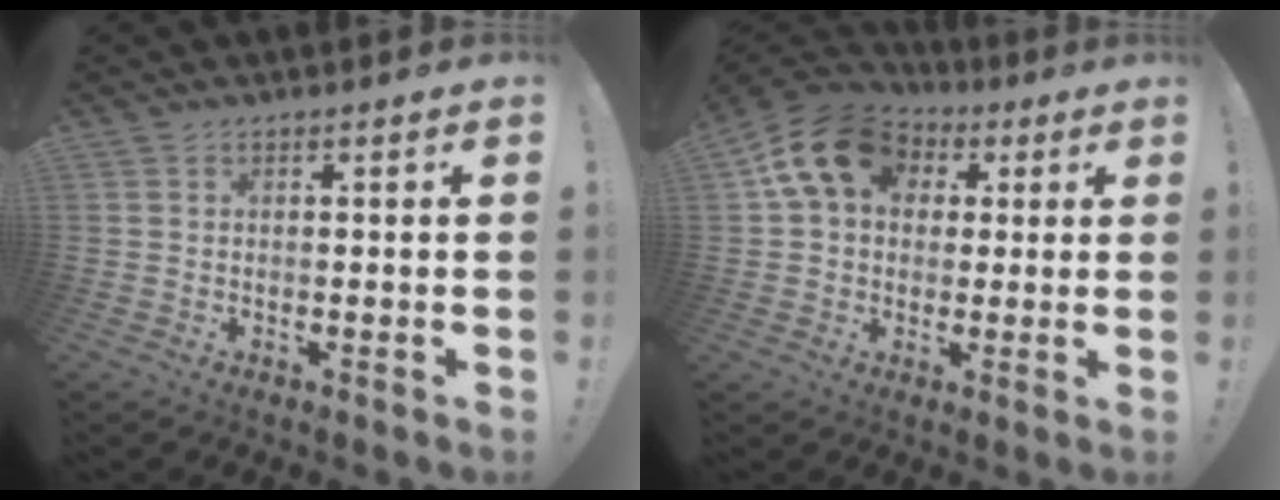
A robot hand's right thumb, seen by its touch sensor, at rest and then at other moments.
{"total": 14.9, "force": [5.1, 11.1, 8.6], "torque": [-0.142, -0.008, 0.098]}